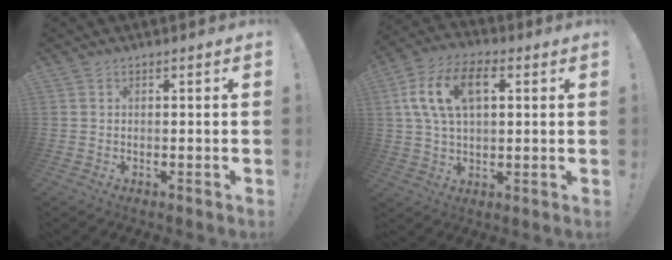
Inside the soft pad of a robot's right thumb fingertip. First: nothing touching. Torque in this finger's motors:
{"motor_torque": [0.25, 0.38, 0.34, -0.11, 0.40]}